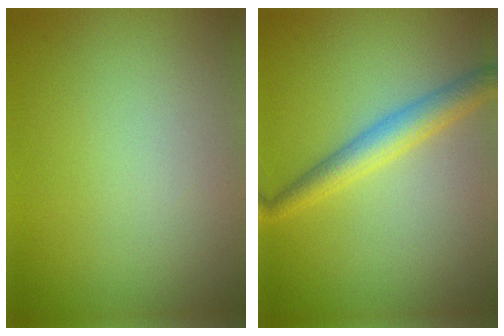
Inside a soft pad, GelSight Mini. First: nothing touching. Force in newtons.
{"total": 3.4, "press": 3.4, "slide": 0.1}